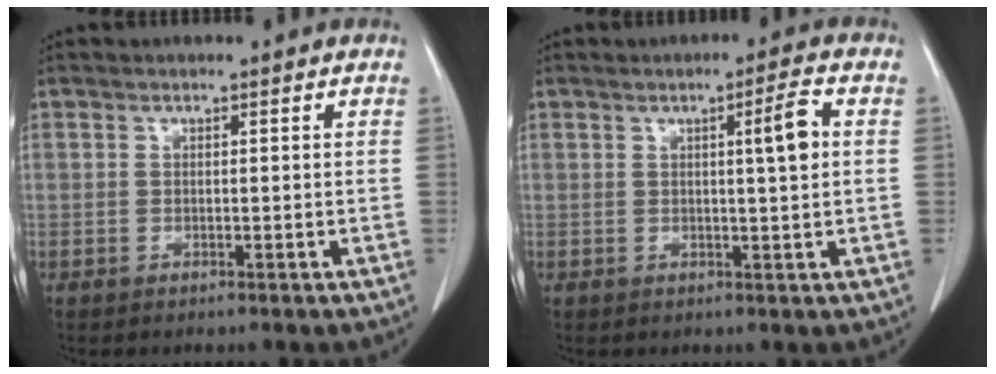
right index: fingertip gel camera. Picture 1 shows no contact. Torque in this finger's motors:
{"motor_torque": [0.07, 0.06, 0.08, 0.05]}